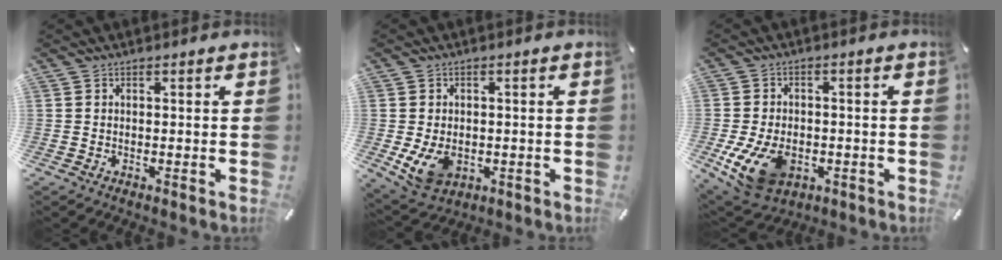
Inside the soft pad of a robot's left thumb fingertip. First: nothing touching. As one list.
[{"total": 7.2, "force": [-1.3, 5.5, 4.5], "torque": [-0.090, -0.001, -0.025]}, {"total": 12.1, "force": [-3.7, 8.6, 7.7], "torque": [-0.154, 0.009, -0.062]}]